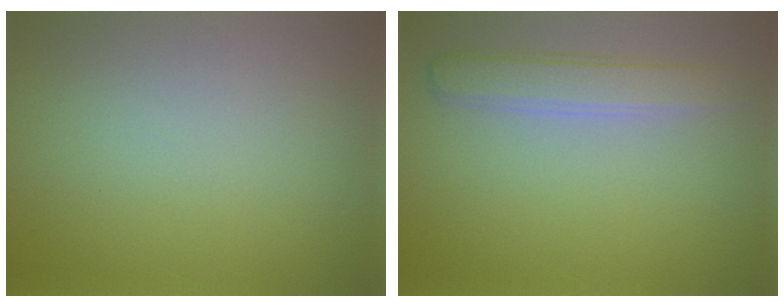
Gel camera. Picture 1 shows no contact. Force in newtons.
{"total": 2.8, "press": 2.8, "slide": 0.1}